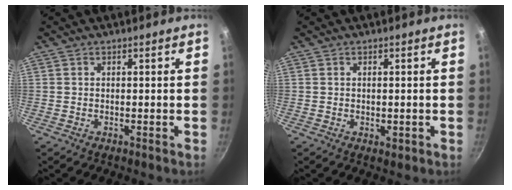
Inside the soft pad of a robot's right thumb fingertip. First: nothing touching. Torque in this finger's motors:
{"motor_torque": [-0.31, -0.01, -0.22, 0.09, -0.08]}